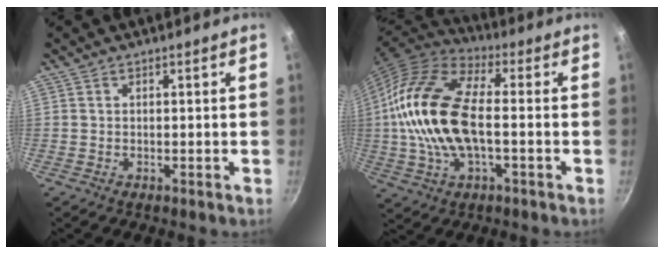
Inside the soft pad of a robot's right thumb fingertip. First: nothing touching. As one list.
[{"total": 20.3, "force": [-0.6, 10.4, 17.4], "torque": [-0.337, 0.032, -0.025]}]